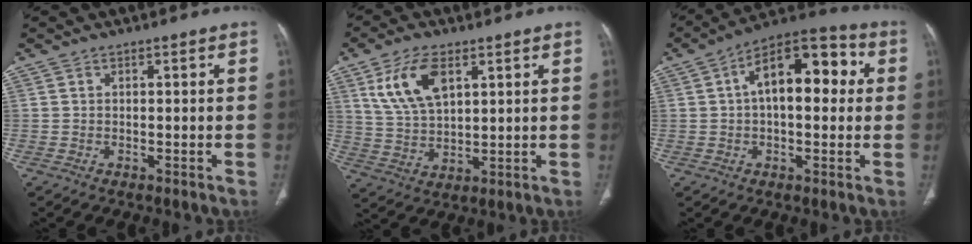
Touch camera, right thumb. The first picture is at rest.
{"total": 10.9, "force": [4.8, 5.6, 8.0], "torque": [-0.148, -0.013, 0.102]}
{"total": 15.7, "force": [2.8, 8.0, 13.2], "torque": [-0.173, 0.039, 0.035]}